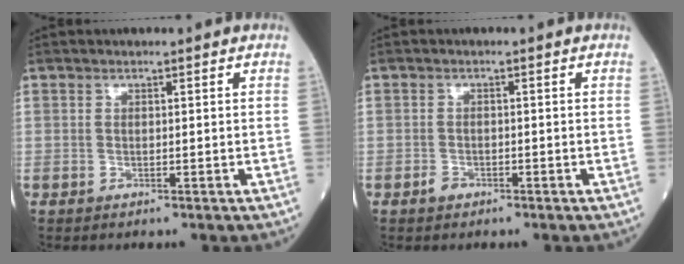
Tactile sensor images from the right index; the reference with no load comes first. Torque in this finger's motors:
{"motor_torque": [0.00, 0.00, 0.00, 0.00]}